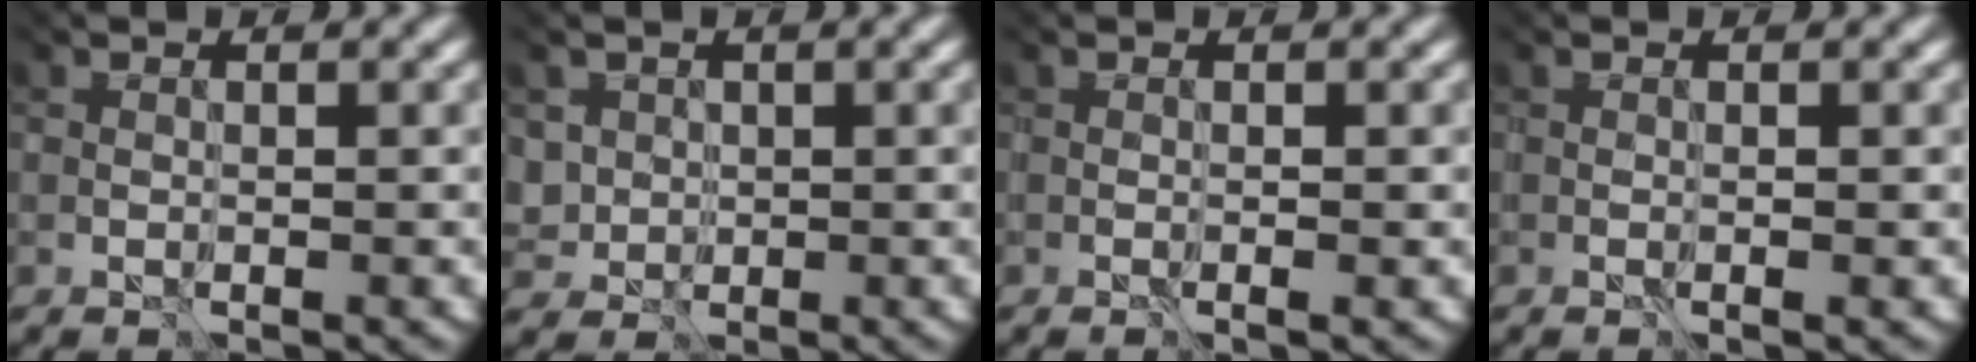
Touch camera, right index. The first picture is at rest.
{"total": 2.1, "force": [0.8, 1.9, -0.4], "torque": [-0.027, 0.003, 0.031]}
{"total": 0.9, "force": [-0.5, 0.0, 0.8], "torque": [-0.013, -0.001, -0.004]}
{"total": 0.6, "force": [-0.3, 0.1, 0.6], "torque": [-0.011, 0.000, -0.003]}